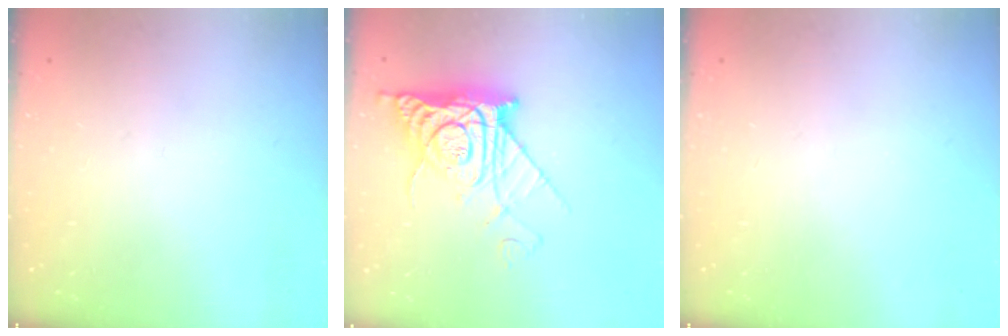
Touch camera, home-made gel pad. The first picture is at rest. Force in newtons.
{"total": 11.9, "press": 11.9, "slide": 1.4}
{"total": 0.0}